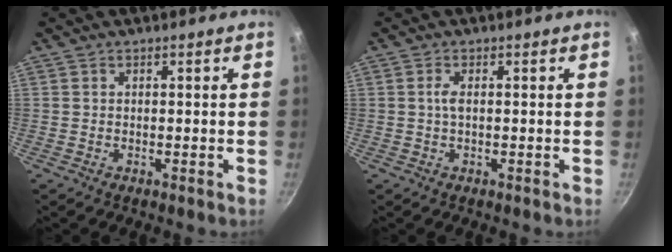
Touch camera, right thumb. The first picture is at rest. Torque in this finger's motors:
{"motor_torque": [0.28, -0.39, 0.42, 0.10, 0.00]}